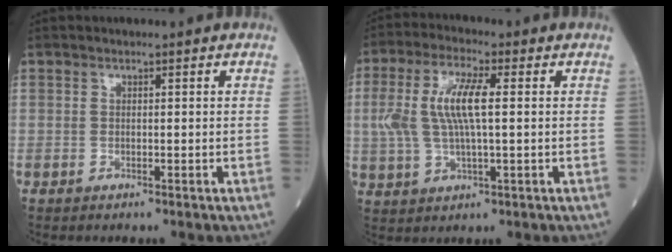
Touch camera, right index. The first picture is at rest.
{"total": 8.9, "force": [1.2, 2.3, 8.5], "torque": [-0.189, 0.013, 0.025]}